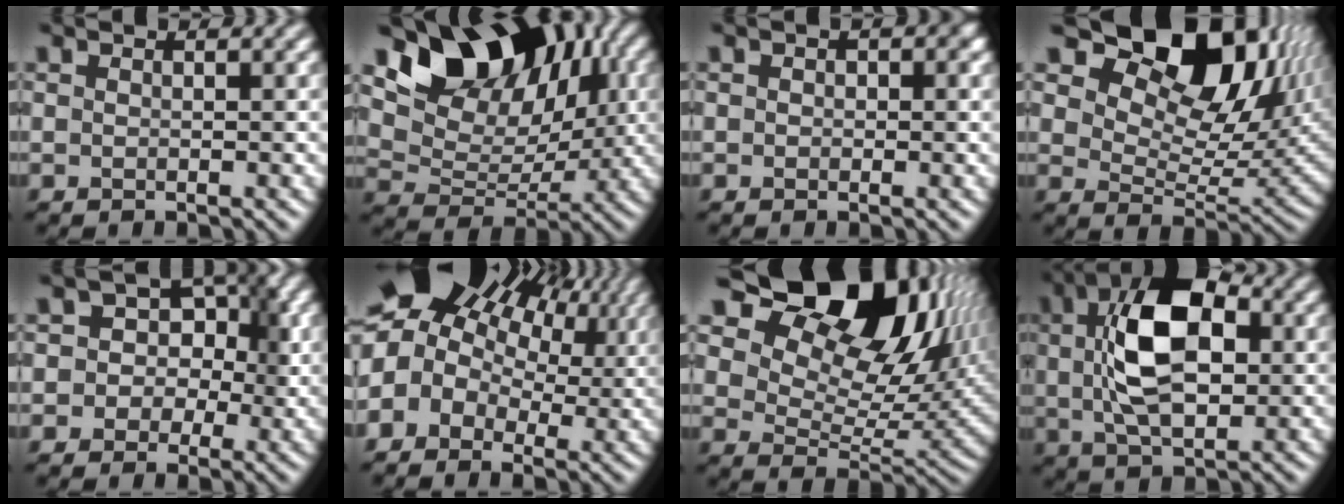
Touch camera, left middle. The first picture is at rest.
{"total": 10.6, "force": [5.1, 6.8, 6.3], "torque": [-0.101, -0.002, 0.079]}
{"total": 1.3, "force": [0.0, 1.2, 0.6], "torque": [0.003, 0.000, -0.004]}
{"total": 14.1, "force": [8.1, 7.6, 8.7], "torque": [-0.125, 0.006, 0.136]}
{"total": 4.8, "force": [0.4, 4.4, 1.8], "torque": [0.019, 0.028, -0.025]}
{"total": 13.5, "force": [5.0, 10.0, 7.6], "torque": [-0.155, 0.040, 0.069]}
{"total": 16.9, "force": [9.4, 9.4, 10.4], "torque": [-0.170, 0.029, 0.149]}
{"total": 9.6, "force": [1.9, 5.1, 7.9], "torque": [-0.146, 0.016, 0.023]}